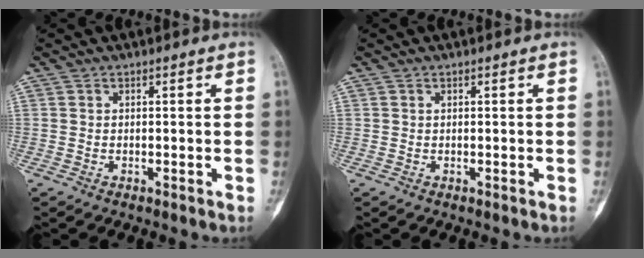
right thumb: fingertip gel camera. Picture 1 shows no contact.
{"total": 0.0}